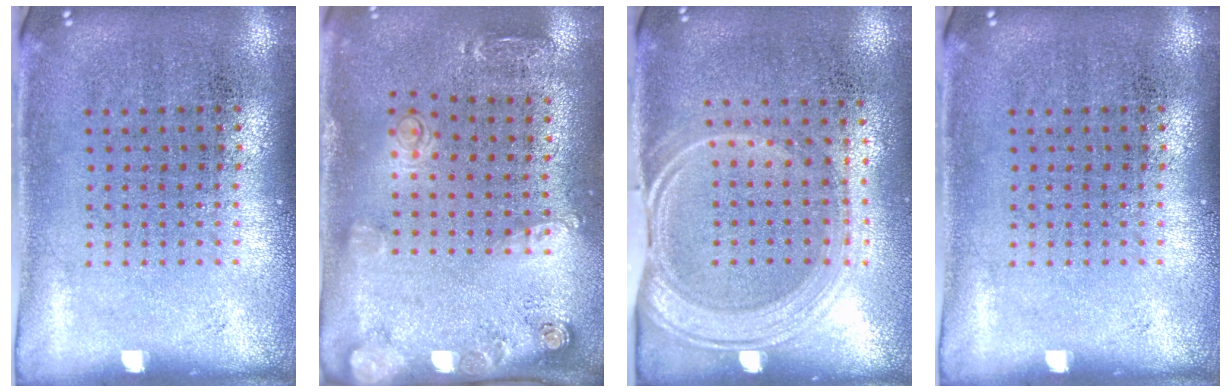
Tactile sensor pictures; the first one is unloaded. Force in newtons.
{"total": 1.7, "press": 1.4, "slide": 1.0}
{"total": 1.6, "press": 1.4, "slide": 0.9}
{"total": 0.0}